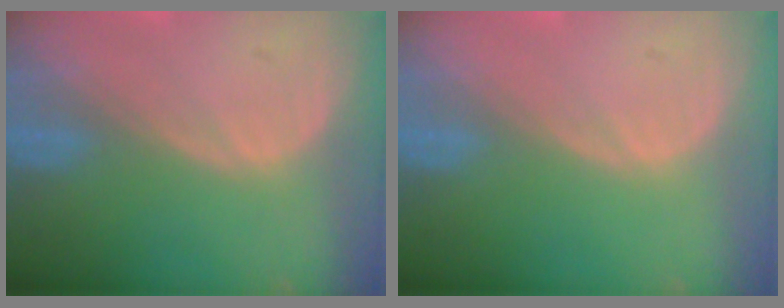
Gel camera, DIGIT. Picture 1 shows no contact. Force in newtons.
{"total": 0.0}